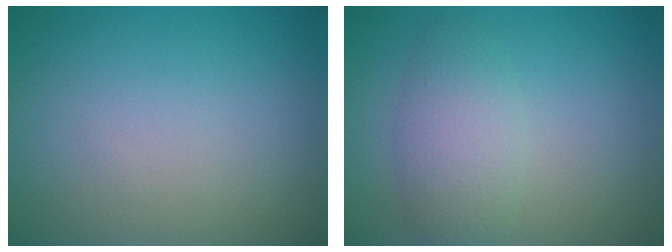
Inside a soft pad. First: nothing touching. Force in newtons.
{"total": 3.5, "press": 3.5, "slide": 0.1}